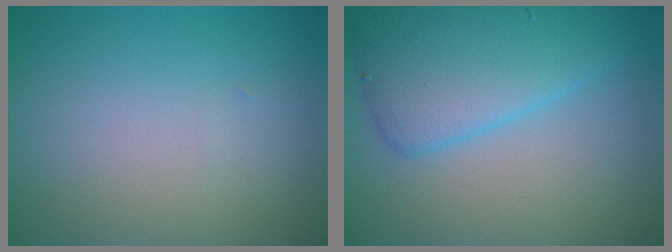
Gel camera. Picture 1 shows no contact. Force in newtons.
{"total": 6.1, "press": 6.1, "slide": 0.4}